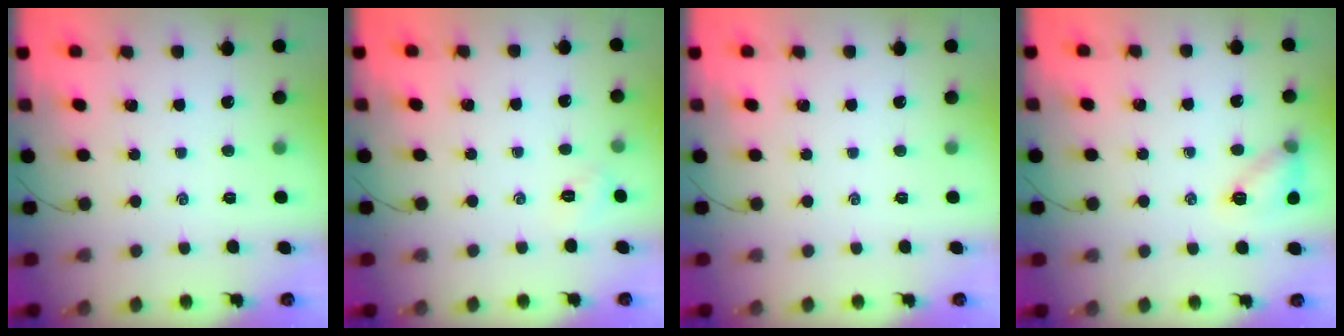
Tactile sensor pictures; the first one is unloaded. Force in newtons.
{"total": 2.4, "press": 2.3, "slide": 0.7}
{"total": 0.0}
{"total": 9.8, "press": 9.8, "slide": 1.0}